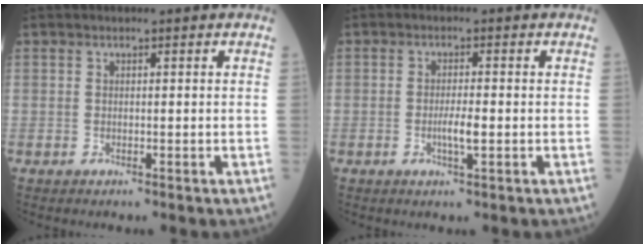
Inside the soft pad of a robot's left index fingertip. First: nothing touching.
{"total": 2.7, "force": [-0.6, 0.2, 2.6], "torque": [-0.052, -0.003, -0.011]}